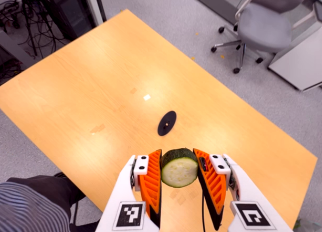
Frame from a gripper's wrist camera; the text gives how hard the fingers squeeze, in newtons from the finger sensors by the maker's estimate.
{"total": 11.7, "left": 10.8, "right": 12.6}